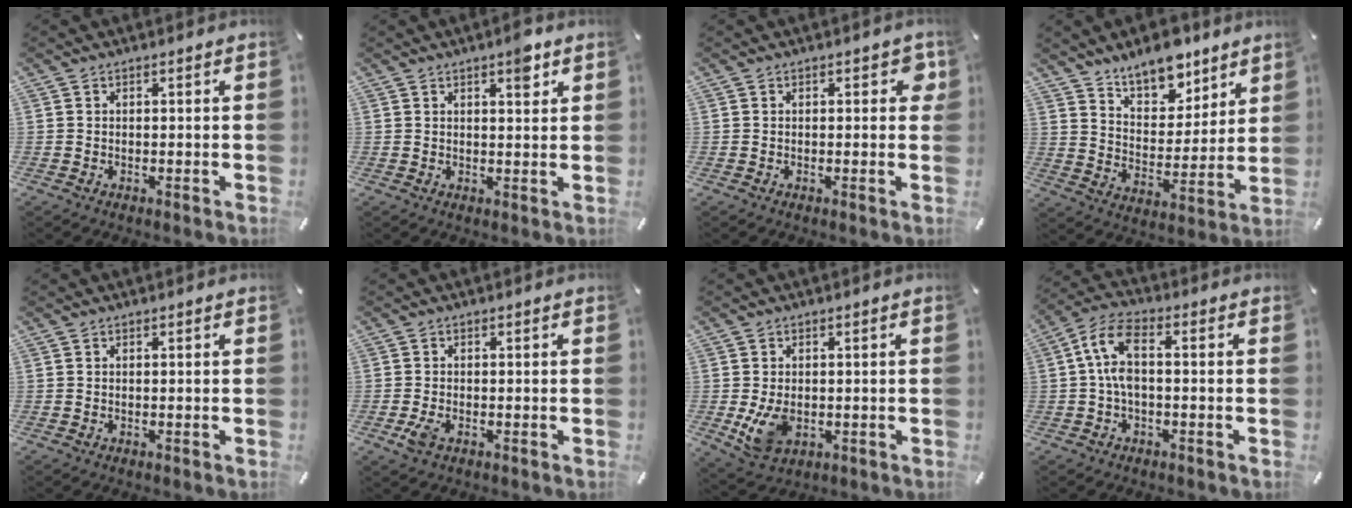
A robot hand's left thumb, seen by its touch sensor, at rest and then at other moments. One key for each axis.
{"total": 4.2, "fx": 2.6, "fy": 1.4, "fz": 3.0, "tx": -0.030, "ty": -0.010, "tz": 0.039}
{"total": 3.0, "fx": 0.8, "fy": 1.7, "fz": 2.3, "tx": -0.015, "ty": -0.002, "tz": 0.006}
{"total": 11.3, "fx": 9.8, "fy": 5.0, "fz": 2.6, "tx": -0.046, "ty": -0.073, "tz": 0.181}
{"total": 0.0}
{"total": 3.0, "fx": -1.2, "fy": 1.7, "fz": 2.2, "tx": -0.055, "ty": -0.002, "tz": -0.024}
{"total": 6.6, "fx": -0.8, "fy": 4.8, "fz": 4.4, "tx": -0.091, "ty": -0.006, "tz": -0.015}
{"total": 8.3, "fx": -0.4, "fy": 4.0, "fz": 7.3, "tx": -0.160, "ty": 0.004, "tz": -0.011}